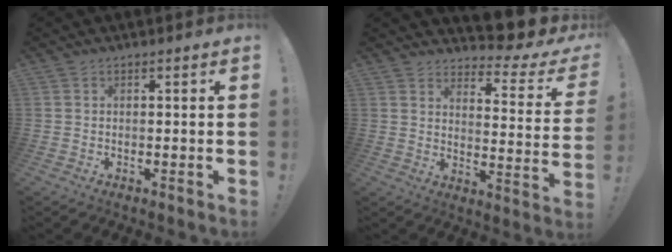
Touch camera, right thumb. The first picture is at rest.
{"total": 6.5, "force": [5.9, 1.0, 2.4], "torque": [-0.020, -0.077, 0.097]}